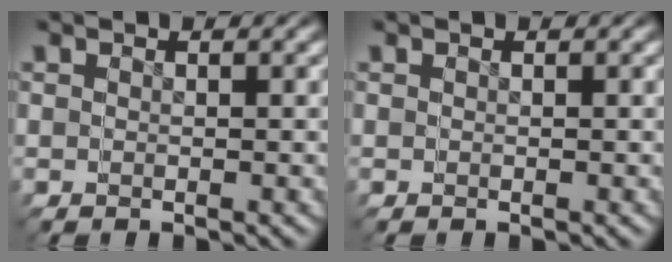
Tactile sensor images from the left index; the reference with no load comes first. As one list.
[{"total": 0.0}]